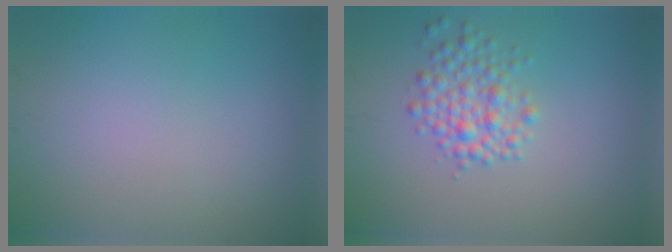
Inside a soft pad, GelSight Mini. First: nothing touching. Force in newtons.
{"total": 3.1, "press": 3.1, "slide": 0.1}